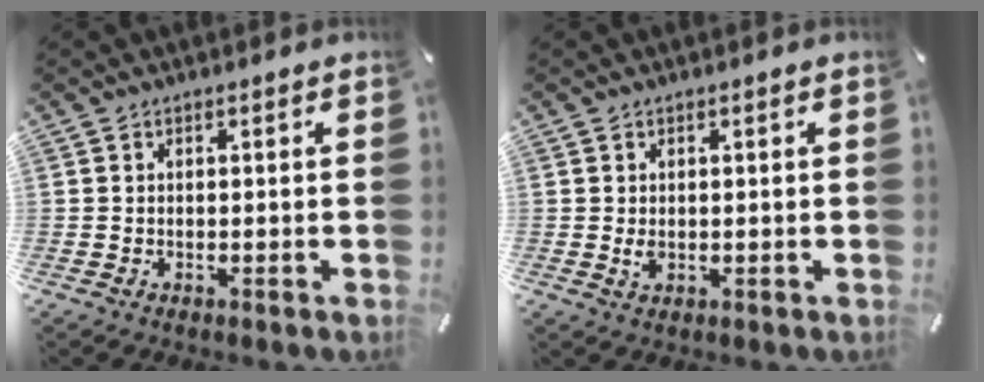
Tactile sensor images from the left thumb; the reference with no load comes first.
{"total": 1.7, "force": [0.1, 1.1, 1.2], "torque": [-0.025, 0.002, 0.002]}